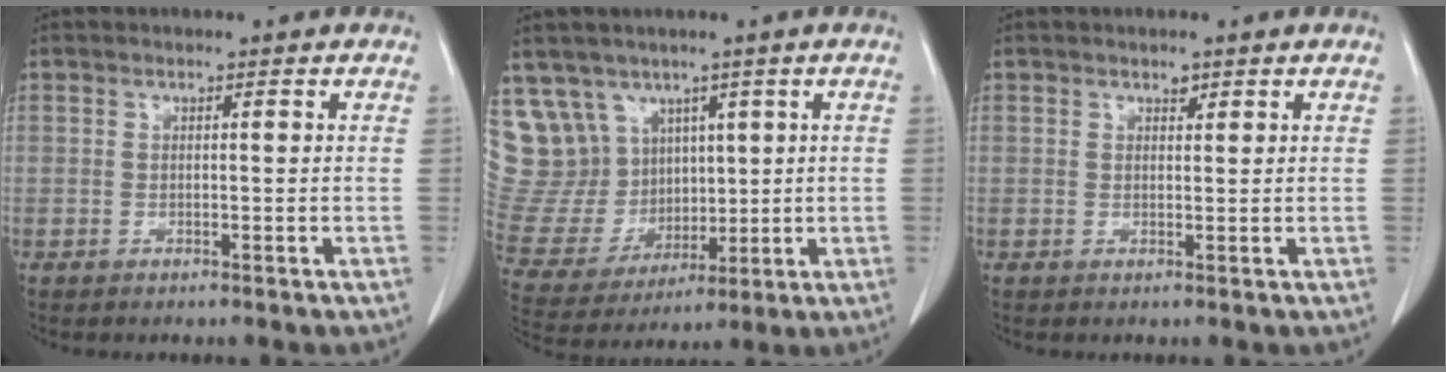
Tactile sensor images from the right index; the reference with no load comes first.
{"total": 14.4, "force": [7.6, 11.7, 3.5], "torque": [-0.098, 0.064, 0.184]}
{"total": 0.9, "force": [0.7, 0.5, 0.4], "torque": [-0.010, -0.007, 0.008]}